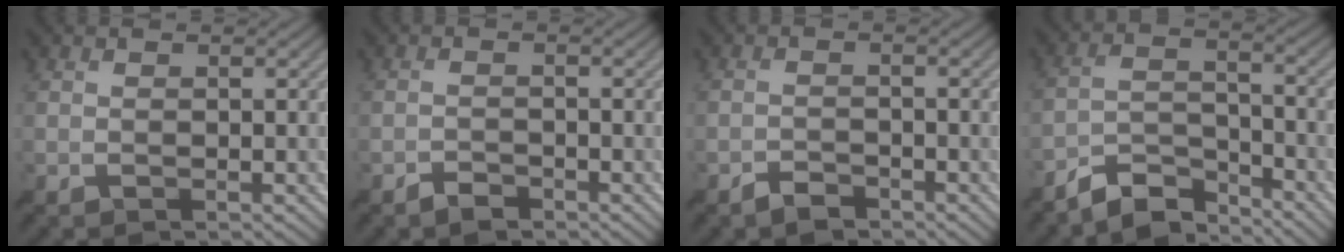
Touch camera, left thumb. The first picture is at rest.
{"total": 1.9, "force": [-1.6, 0.8, 0.5], "torque": [-0.006, 0.000, -0.031]}
{"total": 2.2, "force": [-1.9, 1.0, 0.7], "torque": [-0.008, 0.001, -0.038]}
{"total": 6.6, "force": [-5.9, 2.1, 2.0], "torque": [-0.036, -0.004, -0.118]}